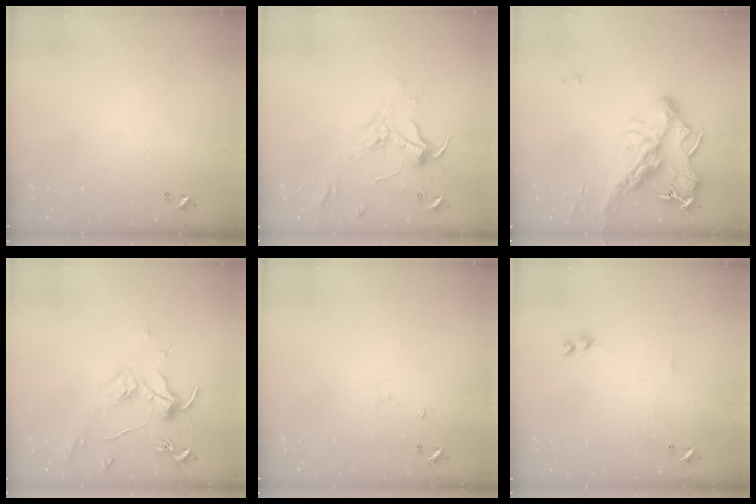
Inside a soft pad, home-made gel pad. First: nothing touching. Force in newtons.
{"total": 2.3, "press": 2.2, "slide": 0.8}
{"total": 16.1, "press": 16.0, "slide": 2.4}
{"total": 1.9, "press": 1.7, "slide": 0.9}
{"total": 1.1, "press": 0.9, "slide": 0.5}
{"total": 1.9, "press": 1.8, "slide": 0.5}